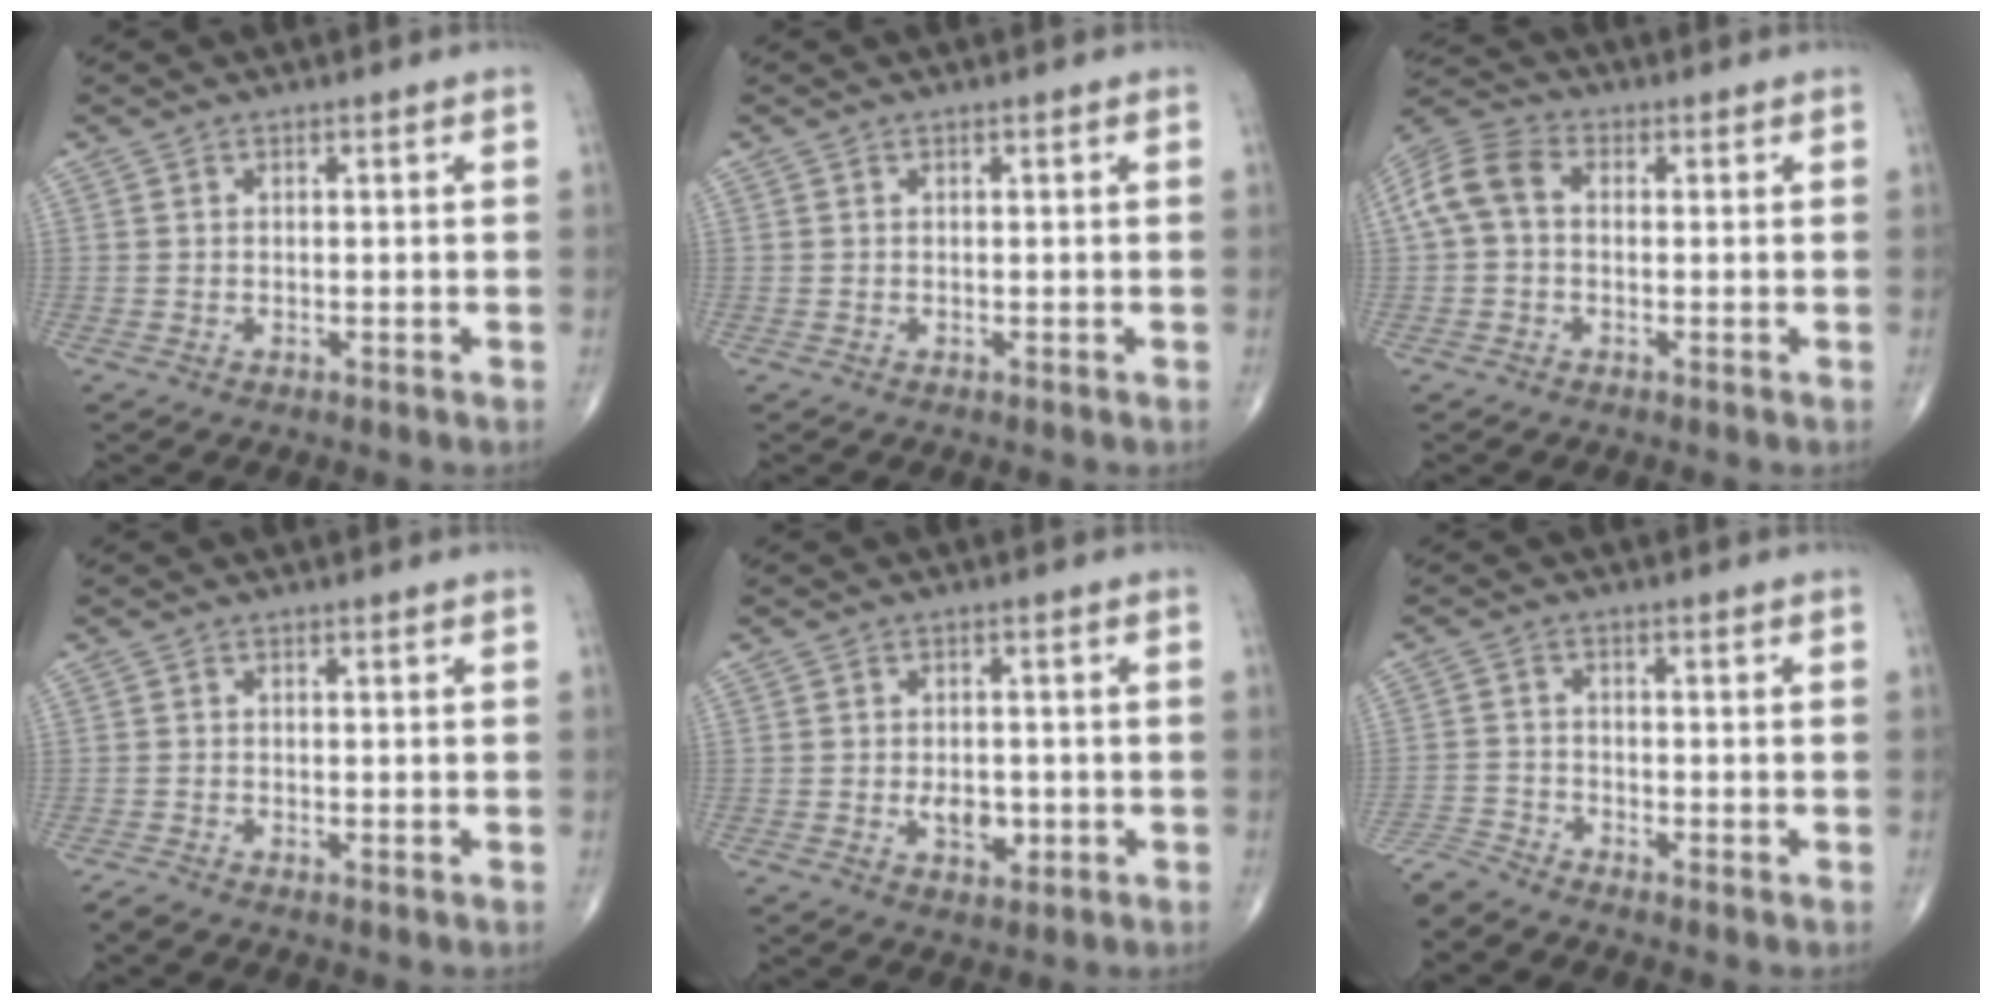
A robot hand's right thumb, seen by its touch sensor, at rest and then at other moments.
{"total": 0.0}
{"total": 8.2, "force": [0.5, 5.7, 5.9], "torque": [-0.122, 0.028, 0.000]}
{"total": 1.2, "force": [-0.9, 0.2, 0.8], "torque": [-0.024, -0.004, -0.024]}
{"total": 4.9, "force": [-1.1, 3.1, 3.7], "torque": [-0.045, 0.001, -0.012]}
{"total": 3.5, "force": [-3.5, -0.3, 0.0], "torque": [-0.013, -0.004, -0.079]}